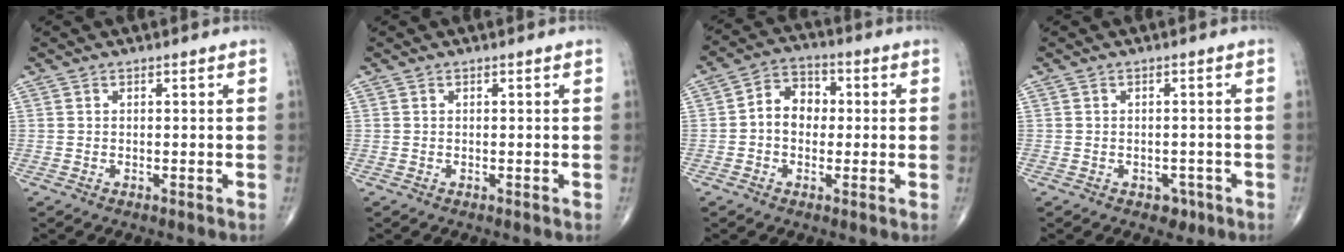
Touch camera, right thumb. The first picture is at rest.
{"total": 0.0}
{"total": 7.3, "force": [0.0, 5.7, 4.5], "torque": [-0.051, 0.023, -0.012]}
{"total": 2.5, "force": [-1.3, 1.9, 1.0], "torque": [0.006, 0.007, -0.012]}